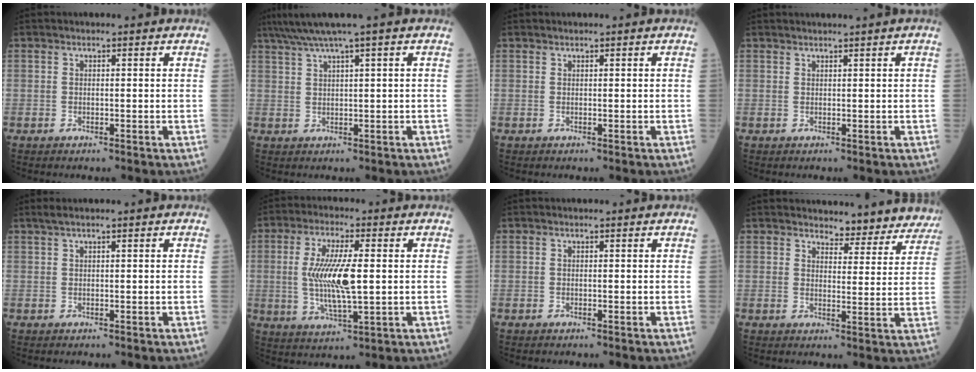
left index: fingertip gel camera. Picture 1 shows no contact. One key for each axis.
{"total": 5.2, "fx": 3.7, "fy": -1.2, "fz": 3.3, "tx": -0.068, "ty": 0.024, "tz": 0.077}
{"total": 0.0}
{"total": 1.5, "fx": 1.4, "fy": -0.5, "fz": 0.4, "tx": -0.002, "ty": 0.007, "tz": 0.031}
{"total": 2.2, "fx": 1.8, "fy": 0.1, "fz": 1.3, "tx": -0.025, "ty": 0.027, "tz": 0.035}
{"total": 10.1, "fx": 0.4, "fy": 1.9, "fz": 9.9, "tx": -0.206, "ty": -0.004, "tz": 0.013}
{"total": 0.0}
{"total": 11.3, "fx": 10.8, "fy": 3.0, "fz": 0.9, "tx": 0.024, "ty": -0.022, "tz": 0.106}